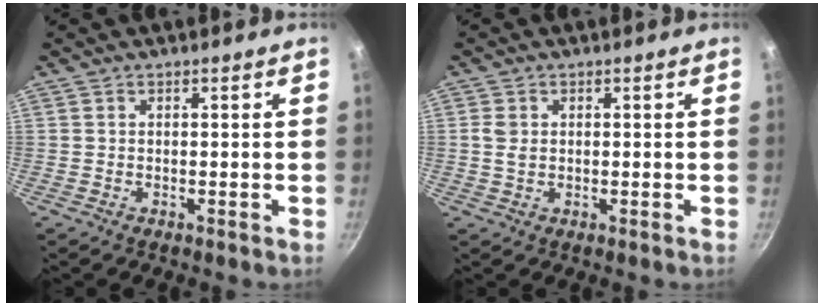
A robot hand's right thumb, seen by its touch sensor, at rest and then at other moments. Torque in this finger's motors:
{"motor_torque": [-0.16, -0.37, 0.58, 0.17, 0.10]}